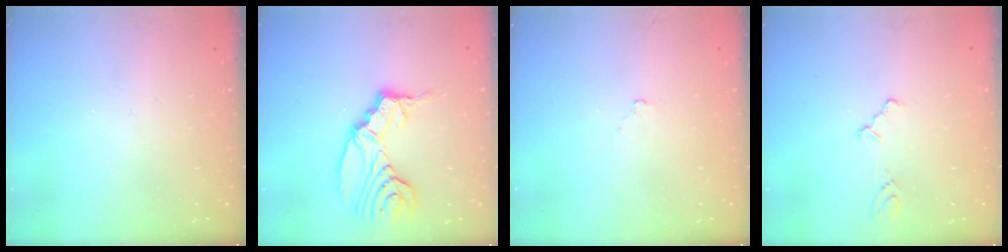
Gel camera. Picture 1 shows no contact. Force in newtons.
{"total": 11.1, "press": 11.0, "slide": 1.3}
{"total": 1.8, "press": 1.7, "slide": 0.4}
{"total": 2.4, "press": 2.3, "slide": 0.4}